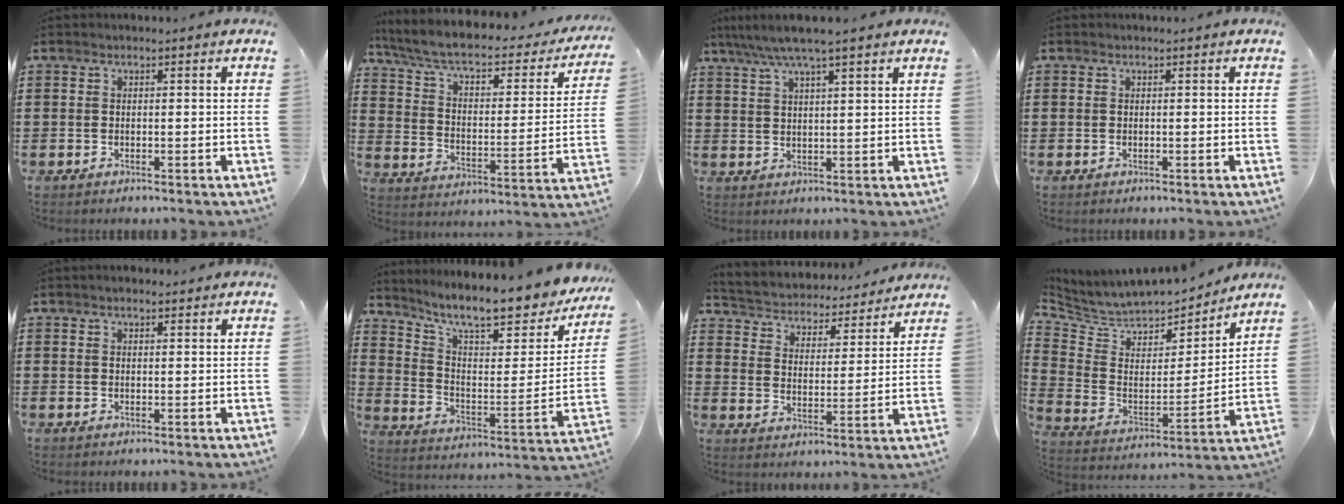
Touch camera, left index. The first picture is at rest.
{"total": 6.3, "force": [4.9, 1.5, 3.6], "torque": [-0.092, -0.035, 0.080]}
{"total": 5.3, "force": [4.1, -0.1, 3.3], "torque": [-0.075, -0.009, 0.071]}
{"total": 0.0}
{"total": 1.3, "force": [1.1, 0.4, 0.5], "torque": [-0.011, 0.003, 0.020]}
{"total": 10.4, "force": [8.6, 1.3, 5.7], "torque": [-0.122, -0.064, 0.138]}
{"total": 3.9, "force": [3.8, 0.3, -0.3], "torque": [-0.021, -0.035, 0.058]}
{"total": 5.5, "force": [5.2, 1.9, 0.1], "torque": [-0.043, -0.047, 0.086]}